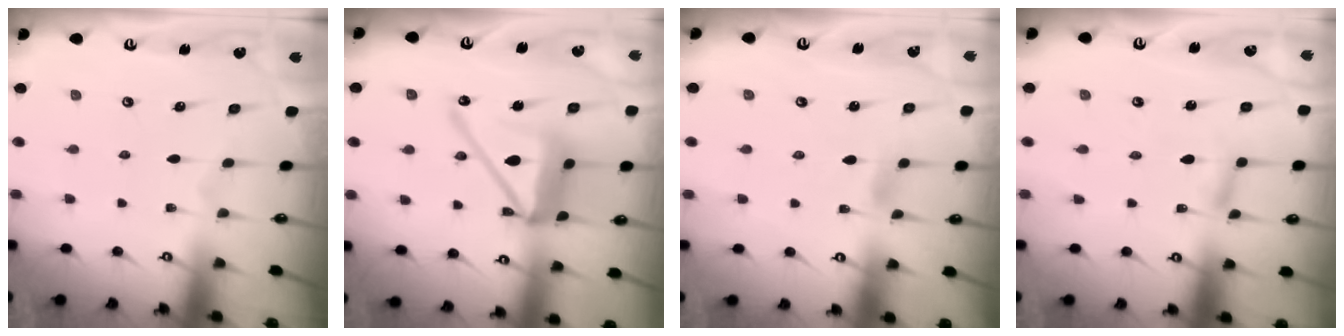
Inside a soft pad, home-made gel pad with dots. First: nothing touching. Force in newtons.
{"total": 15.5, "press": 15.3, "slide": 1.8}
{"total": 2.4, "press": 2.4, "slide": 0.4}
{"total": 3.0, "press": 3.0, "slide": 0.2}